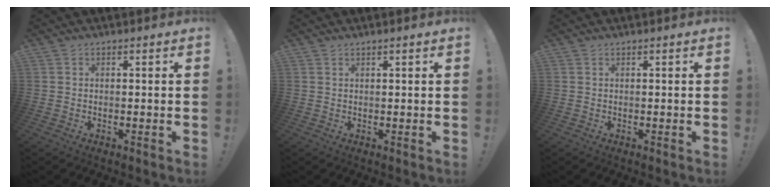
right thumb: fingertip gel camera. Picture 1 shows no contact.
{"total": 0.8, "force": [0.5, -0.2, 0.5], "torque": [-0.006, -0.001, 0.008]}
{"total": 0.0}